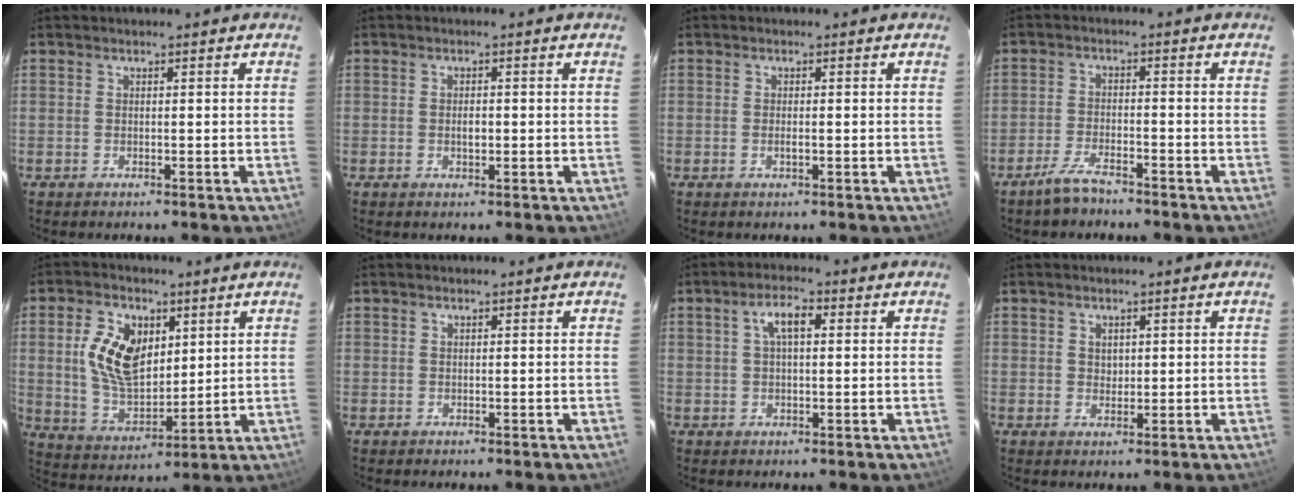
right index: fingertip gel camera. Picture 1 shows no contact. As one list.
[{"total": 1.7, "force": [-0.2, 0.9, 1.4], "torque": [-0.023, 0.003, -0.004]}, {"total": 1.2, "force": [-0.3, 0.2, 1.1], "torque": [-0.020, 0.000, -0.005]}, {"total": 4.7, "force": [-3.9, 1.2, 2.3], "torque": [-0.065, 0.000, -0.075]}, {"total": 12.8, "force": [3.5, 8.0, 9.3], "torque": [-0.187, 0.015, 0.078]}, {"total": 0.6, "force": [0.1, 0.6, -0.1], "torque": [0.005, 0.004, 0.002]}, {"total": 4.5, "force": [1.2, 1.9, 4.0], "torque": [-0.075, 0.015, 0.024]}, {"total": 1.8, "force": [0.7, 1.6, 0.6], "torque": [-0.004, 0.004, 0.013]}]